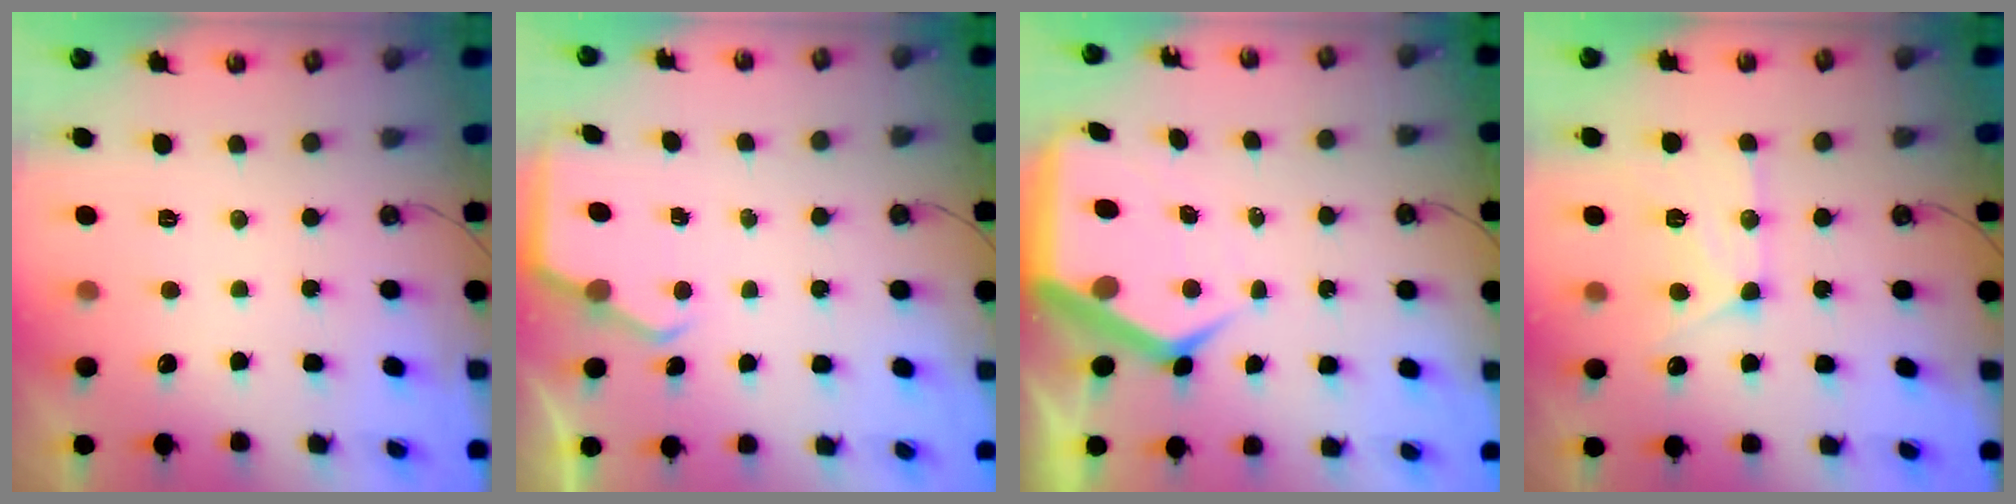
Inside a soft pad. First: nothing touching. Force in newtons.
{"total": 2.6, "press": 2.5, "slide": 0.4}
{"total": 10.1, "press": 10.1, "slide": 1.2}
{"total": 13.6, "press": 13.5, "slide": 1.3}